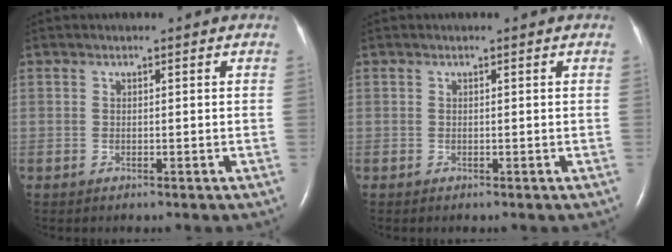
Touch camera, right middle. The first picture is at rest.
{"total": 0.0}